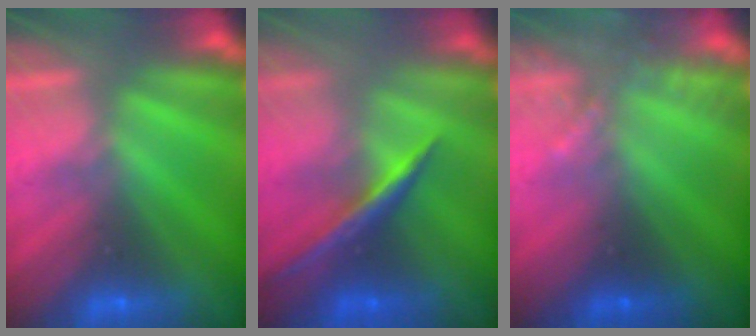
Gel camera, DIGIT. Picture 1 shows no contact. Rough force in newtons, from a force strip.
{"total": 1.5}
{"total": 2.1}